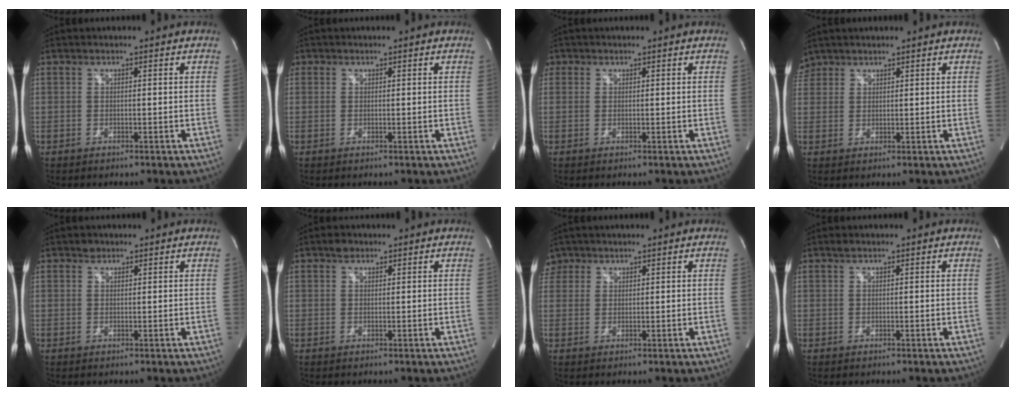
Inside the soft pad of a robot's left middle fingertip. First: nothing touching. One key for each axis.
{"total": 0.6, "fx": 0.2, "fy": 0.6, "fz": 0.1, "tx": 0.004, "ty": 0.002, "tz": 0.002}
{"total": 1.4, "fx": 0.6, "fy": 1.3, "fz": 0.2, "tx": 0.007, "ty": 0.006, "tz": 0.007}
{"total": 3.1, "fx": 2.6, "fy": 1.7, "fz": -0.2, "tx": 0.004, "ty": 0.015, "tz": 0.051}
{"total": 1.0, "fx": 0.7, "fy": 0.6, "fz": 0.1, "tx": 0.001, "ty": 0.000, "tz": 0.009}
{"total": 1.3, "fx": 0.9, "fy": 0.8, "fz": 0.4, "tx": -0.011, "ty": 0.005, "tz": 0.014}
{"total": 3.2, "fx": 2.1, "fy": 2.4, "fz": 0.0, "tx": 0.005, "ty": 0.013, "tz": 0.040}
{"total": 0.5, "fx": 0.4, "fy": 0.2, "fz": 0.2, "tx": -0.013, "ty": 0.006, "tz": 0.010}